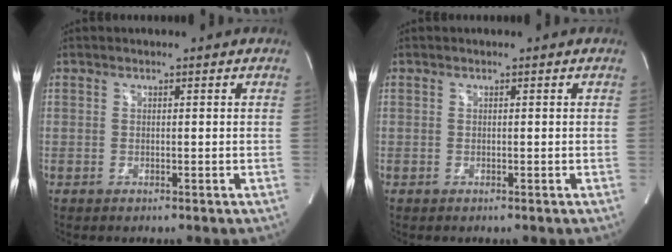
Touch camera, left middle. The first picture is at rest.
{"total": 0.0}